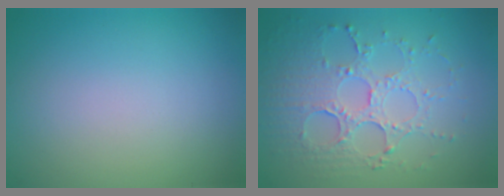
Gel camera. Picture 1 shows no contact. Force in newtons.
{"total": 5.4, "press": 3.8, "slide": 3.8}